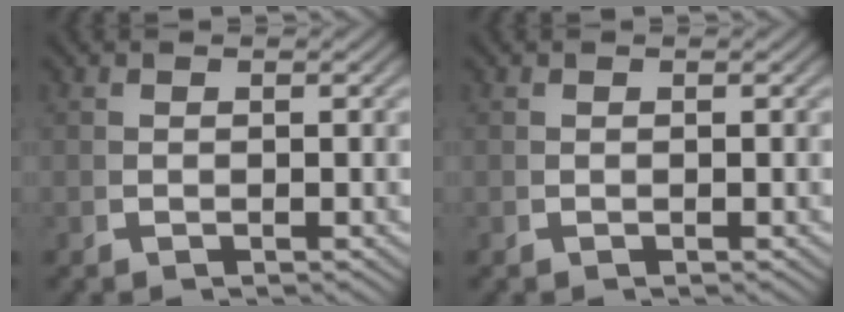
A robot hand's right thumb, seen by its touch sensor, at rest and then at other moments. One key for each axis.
{"total": 0.0}